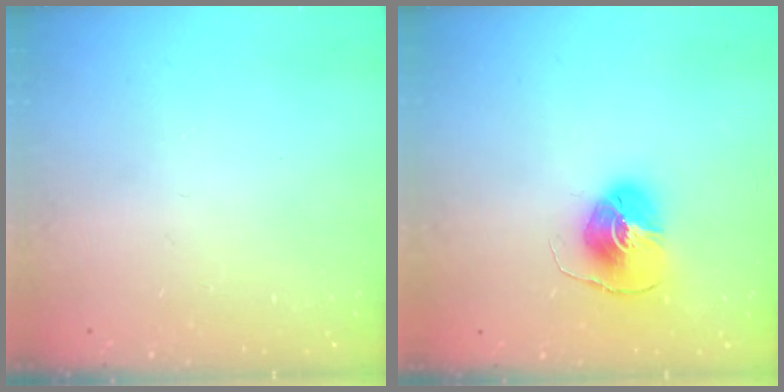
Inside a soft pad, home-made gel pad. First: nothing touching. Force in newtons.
{"total": 8.1, "press": 8.1, "slide": 0.1}